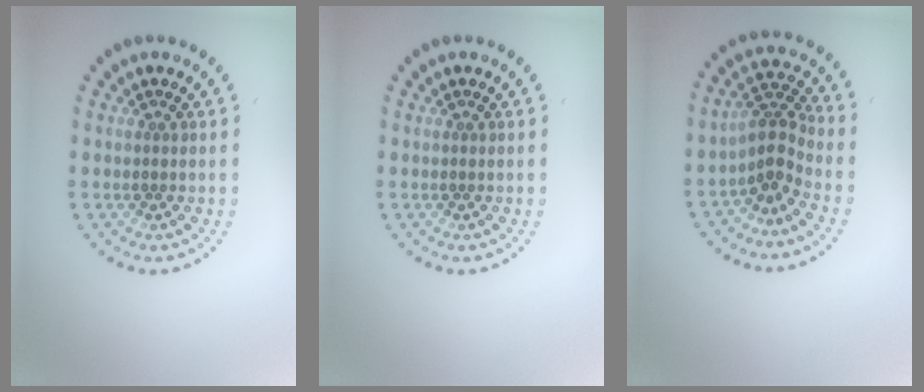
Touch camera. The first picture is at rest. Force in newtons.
{"total": 0.0}
{"total": 2.9, "press": 2.0, "slide": 2.1}